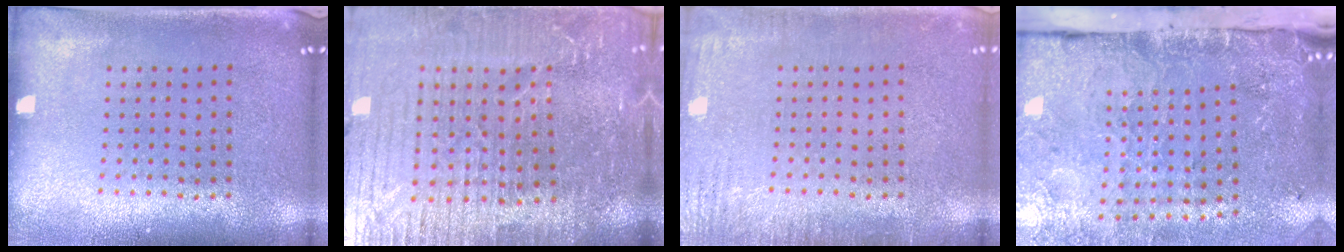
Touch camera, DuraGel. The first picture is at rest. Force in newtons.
{"total": 5.8, "press": 5.2, "slide": 2.6}
{"total": 2.5, "press": 2.5, "slide": 0.4}
{"total": 4.9, "press": 3.6, "slide": 3.3}